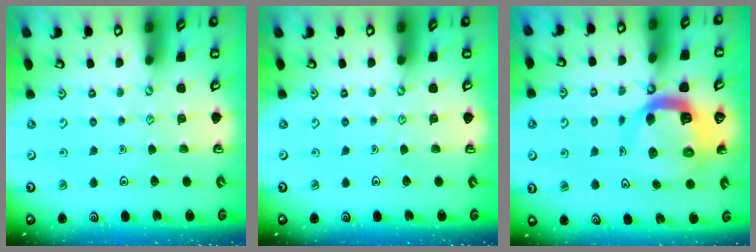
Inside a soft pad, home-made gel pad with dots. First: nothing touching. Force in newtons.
{"total": 0.0}
{"total": 13.6, "press": 13.5, "slide": 1.6}